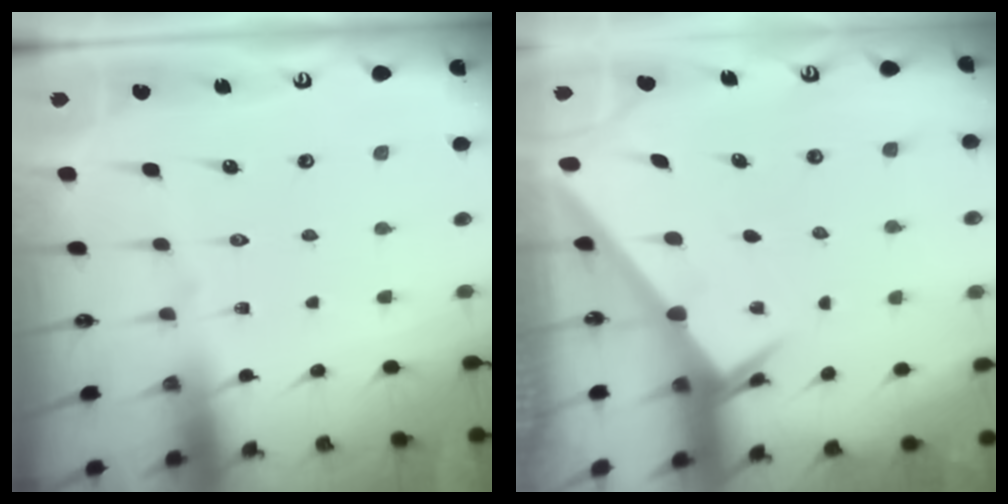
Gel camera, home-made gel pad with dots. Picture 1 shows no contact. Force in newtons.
{"total": 2.2, "press": 2.2, "slide": 0.1}